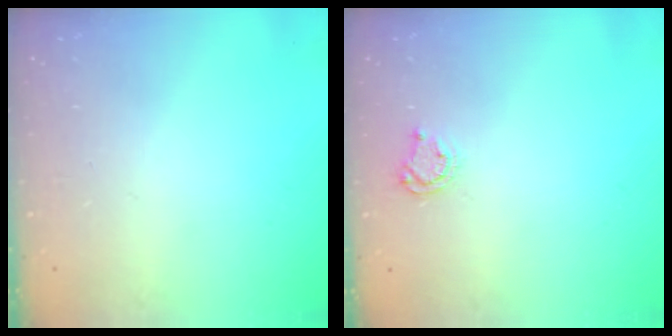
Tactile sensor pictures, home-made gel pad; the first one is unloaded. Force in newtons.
{"total": 5.0, "press": 5.0, "slide": 0.6}